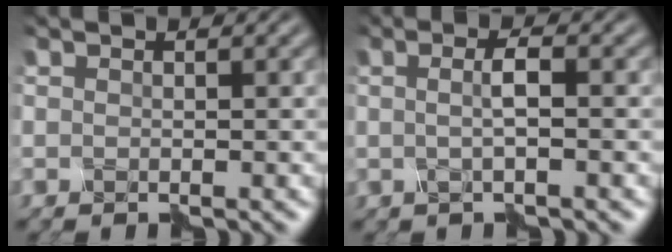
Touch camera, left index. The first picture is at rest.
{"total": 1.6, "force": [-0.3, -0.2, 1.5], "torque": [-0.039, 0.002, -0.005]}